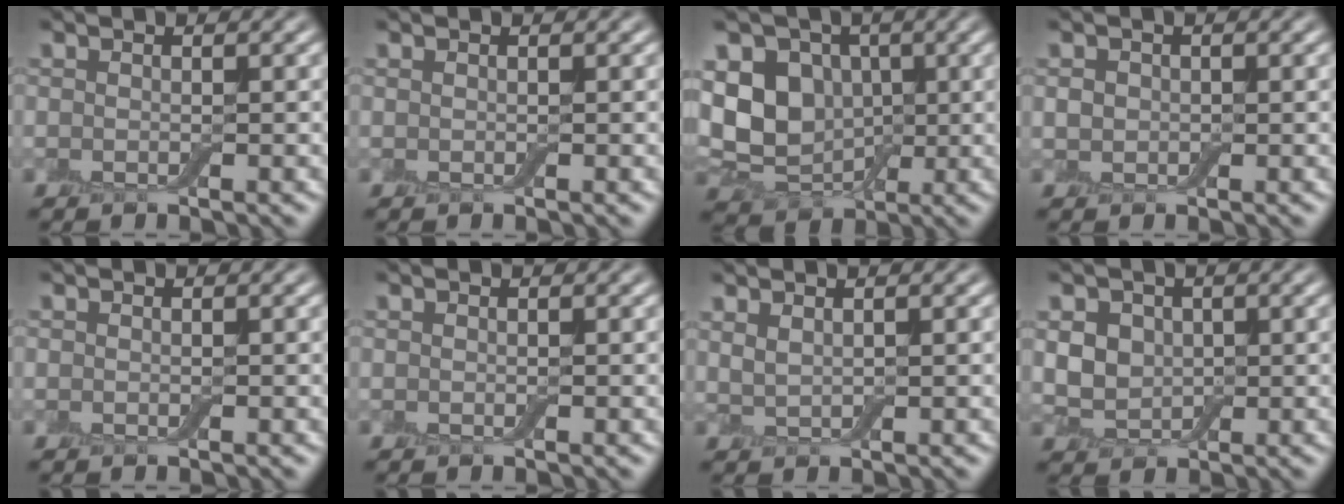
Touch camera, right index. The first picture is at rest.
{"total": 0.0}
{"total": 8.1, "force": [0.9, 6.4, 4.8], "torque": [-0.088, -0.001, 0.012]}
{"total": 1.0, "force": [0.1, 0.9, 0.4], "torque": [-0.008, 0.002, -0.002]}
{"total": 0.0}
{"total": 0.0}
{"total": 1.4, "force": [1.1, 0.5, 0.8], "torque": [-0.020, 0.000, 0.026]}
{"total": 3.6, "force": [0.6, 3.0, 2.0], "torque": [-0.043, 0.002, 0.003]}